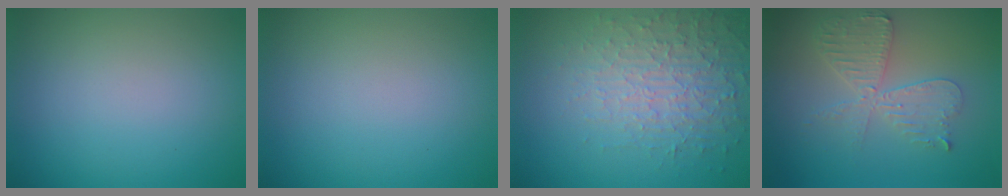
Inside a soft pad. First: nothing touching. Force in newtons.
{"total": 0.0}
{"total": 3.9, "press": 3.8, "slide": 0.8}
{"total": 4.2, "press": 3.7, "slide": 2.1}